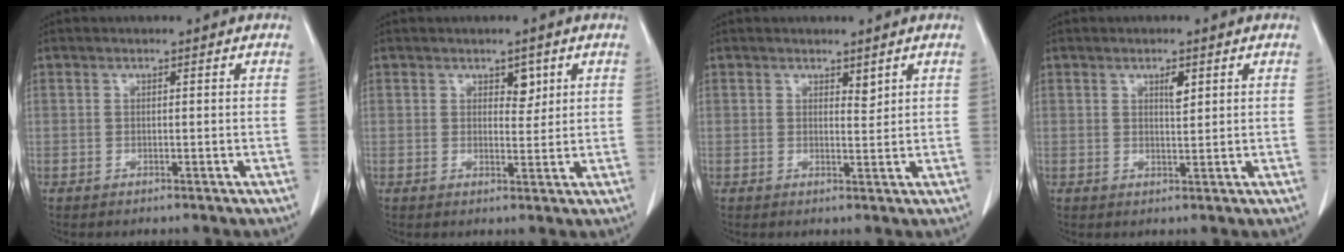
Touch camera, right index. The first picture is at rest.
{"total": 2.5, "force": [1.3, 1.4, 1.5], "torque": [-0.015, -0.001, 0.020]}
{"total": 1.4, "force": [1.1, 0.5, 0.7], "torque": [-0.008, -0.008, 0.016]}
{"total": 2.1, "force": [1.0, 0.6, 1.7], "torque": [-0.030, -0.002, 0.018]}